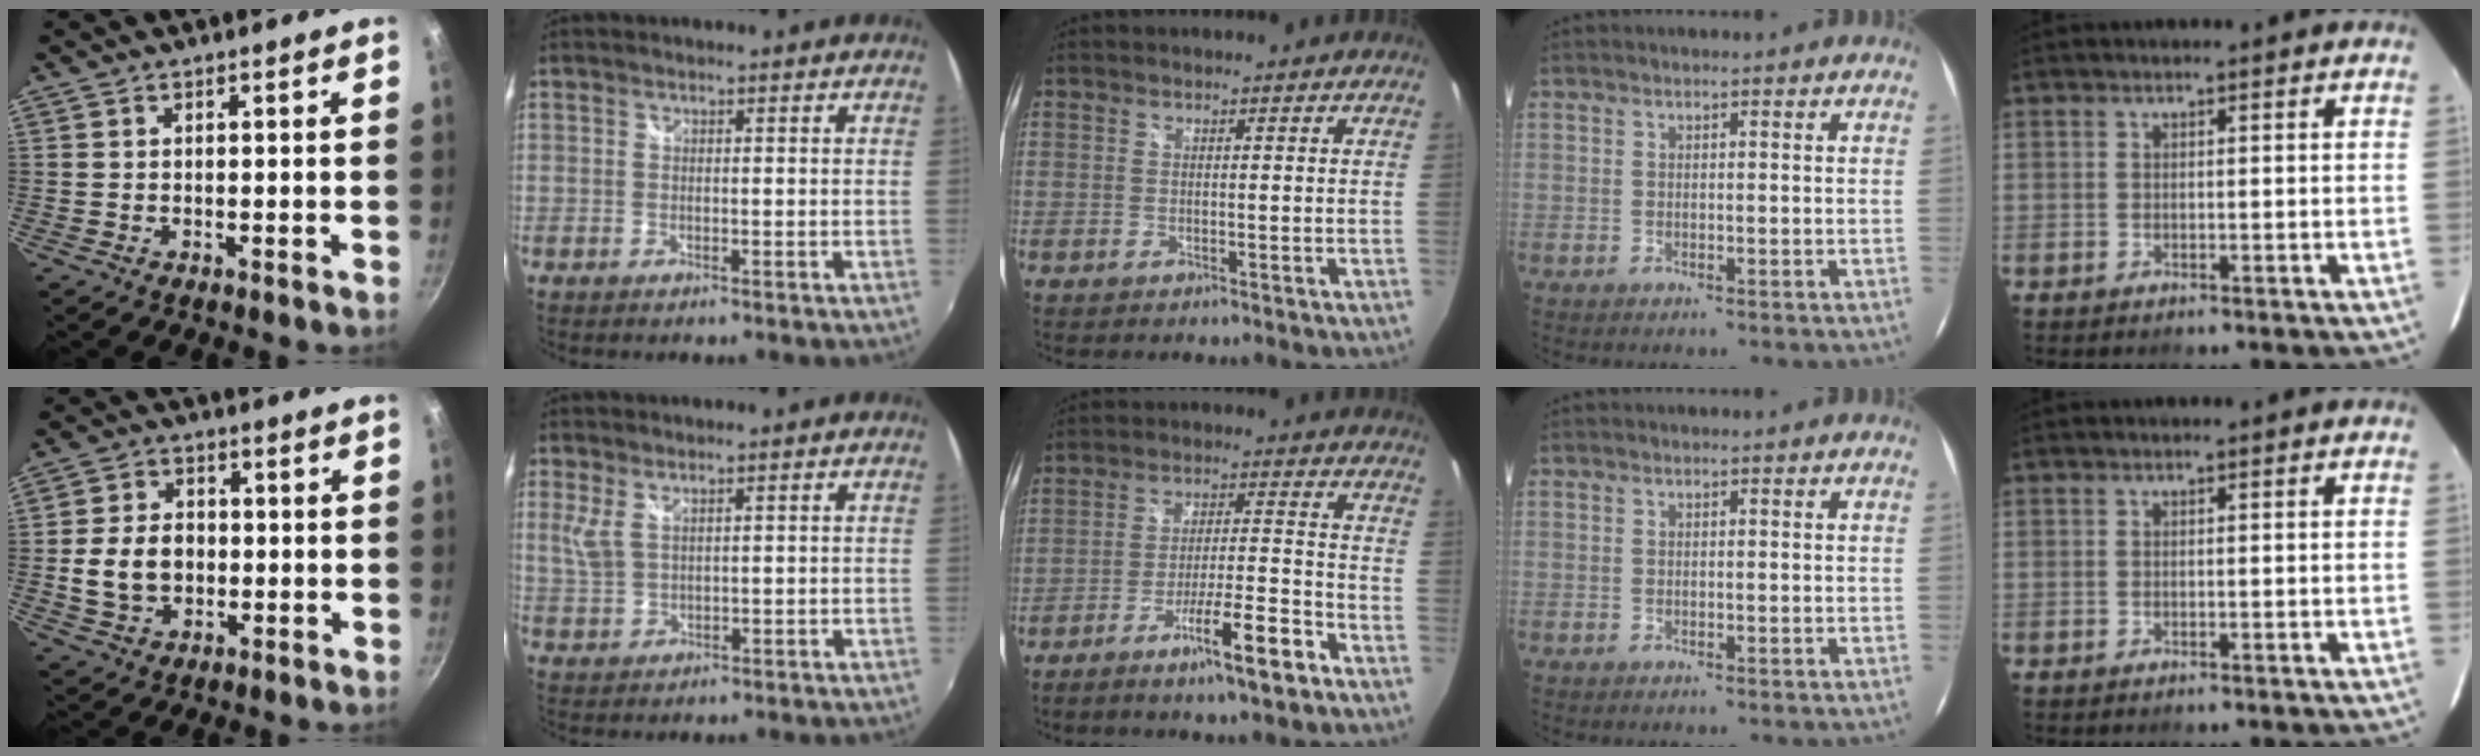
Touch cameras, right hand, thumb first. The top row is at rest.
{"thumb": {"total": 9.3, "force": [-0.9, 7.2, 5.8], "torque": [-0.086, 0.013, -0.017]}, "index": {"total": 3.4, "force": [1.8, 1.5, 2.5], "torque": [-0.054, -0.003, 0.038]}, "middle": {"total": 10.1, "force": [-6.8, 0.5, 7.5], "torque": [-0.141, 0.002, -0.107]}}